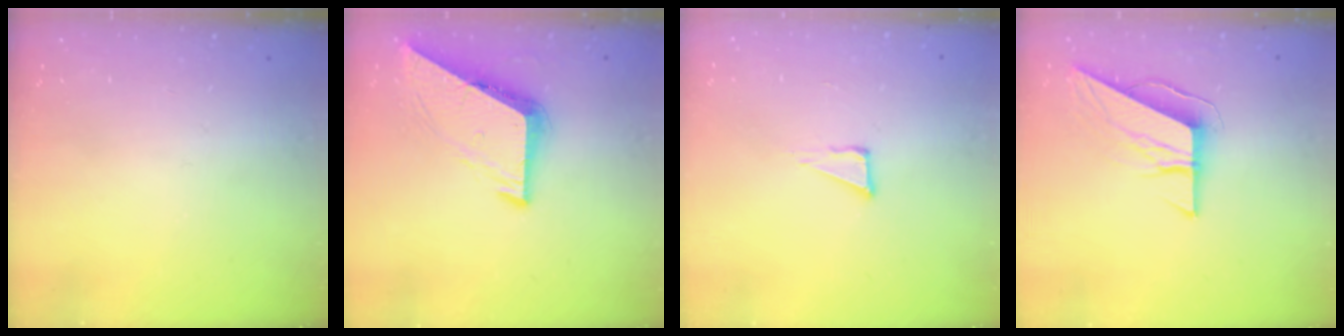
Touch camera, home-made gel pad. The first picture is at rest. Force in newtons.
{"total": 7.0, "press": 7.0, "slide": 0.5}
{"total": 3.8, "press": 3.7, "slide": 0.9}
{"total": 8.0, "press": 8.0, "slide": 0.5}